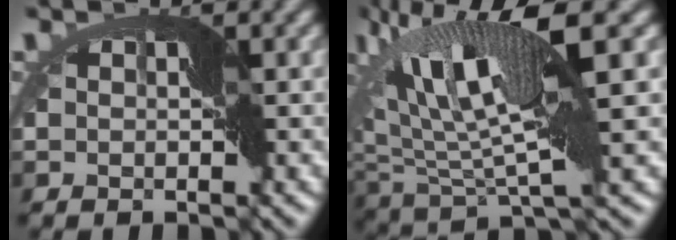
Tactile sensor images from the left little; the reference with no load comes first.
{"total": 9.3, "force": [3.9, 2.1, 8.1], "torque": [-0.168, 0.007, 0.072]}